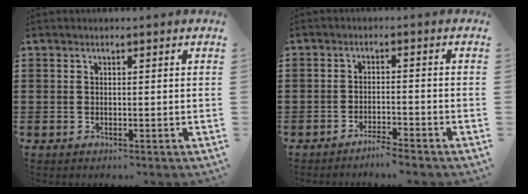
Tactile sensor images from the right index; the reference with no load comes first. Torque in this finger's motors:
{"motor_torque": [0.50, 0.64, 0.03, 0.02]}